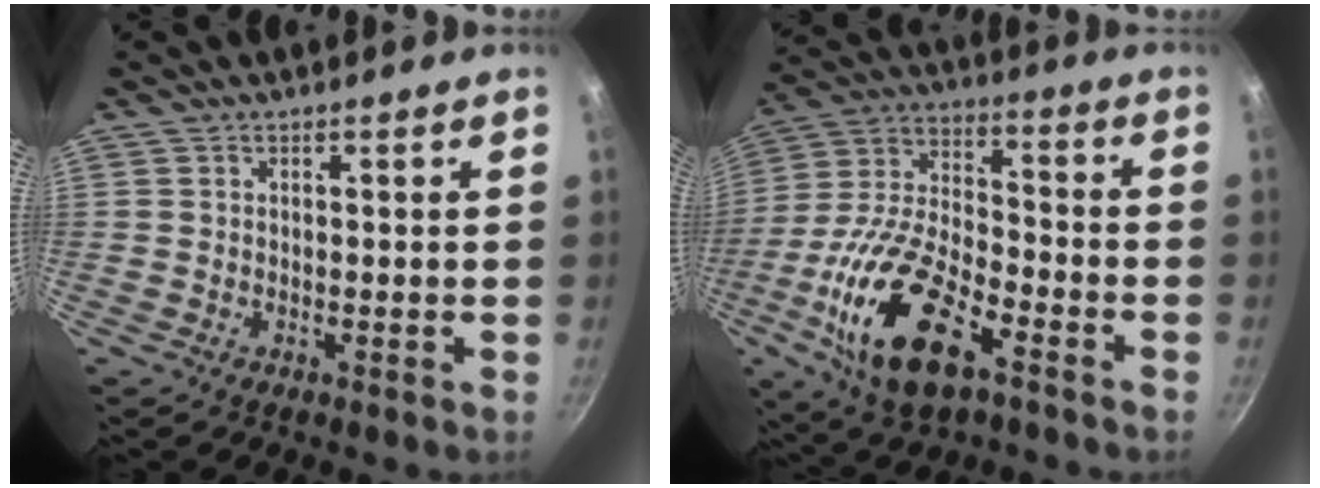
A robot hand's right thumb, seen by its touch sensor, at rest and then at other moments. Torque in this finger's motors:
{"motor_torque": [0.51, 0.98, 1.69, -1.08, 0.45]}